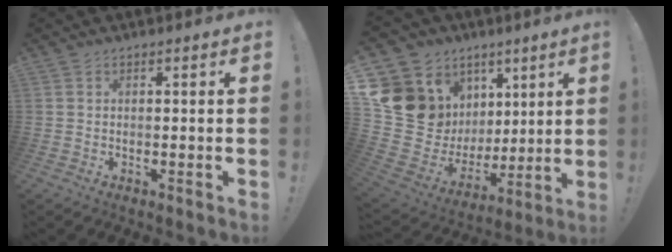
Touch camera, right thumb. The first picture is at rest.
{"total": 18.8, "force": [6.8, 15.3, 8.5], "torque": [-0.166, -0.057, 0.169]}